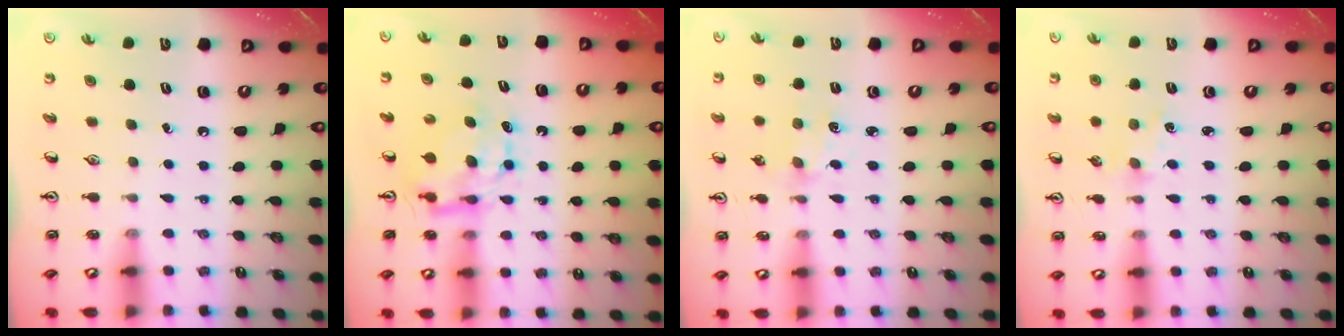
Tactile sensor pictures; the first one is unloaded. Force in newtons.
{"total": 7.7, "press": 7.6, "slide": 0.7}
{"total": 1.9, "press": 1.9, "slide": 0.3}
{"total": 1.9, "press": 1.8, "slide": 0.4}